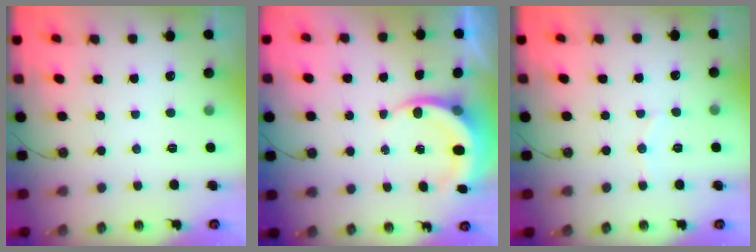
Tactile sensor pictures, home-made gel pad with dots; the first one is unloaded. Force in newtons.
{"total": 5.3, "press": 5.3, "slide": 0.3}
{"total": 4.7, "press": 4.6, "slide": 0.5}